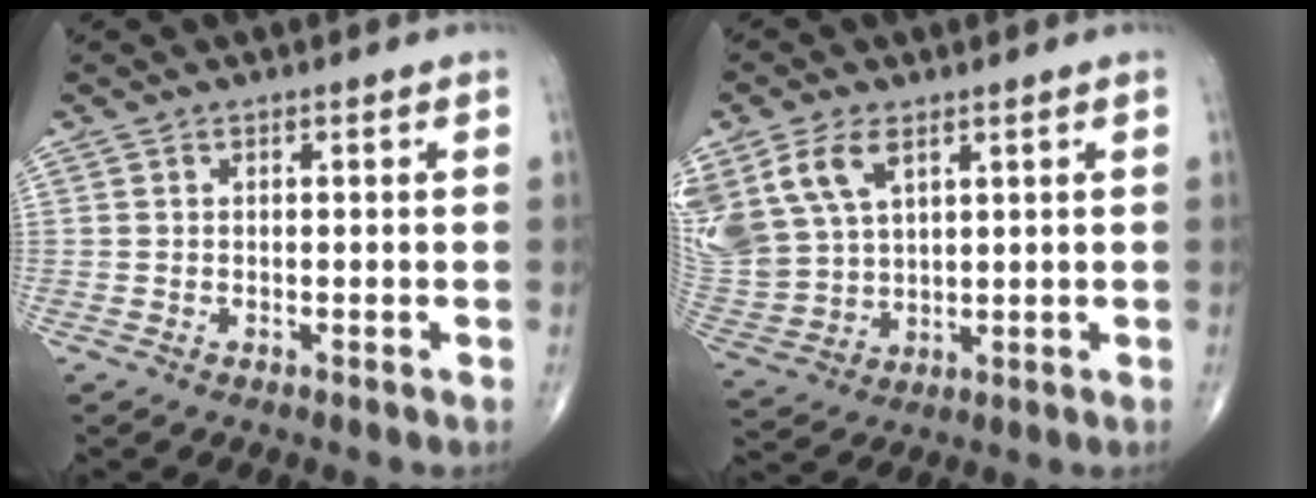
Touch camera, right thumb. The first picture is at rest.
{"total": 15.4, "force": [7.1, 9.6, 9.6], "torque": [-0.221, -0.011, 0.151]}